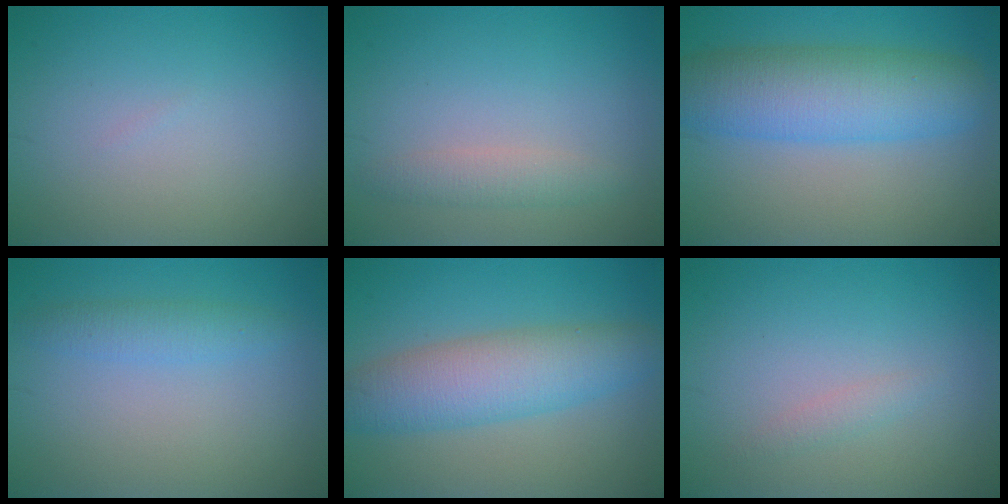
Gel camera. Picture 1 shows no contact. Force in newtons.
{"total": 1.9, "press": 1.9, "slide": 0.0}
{"total": 7.9, "press": 7.9, "slide": 0.1}
{"total": 2.0, "press": 2.0, "slide": 0.1}
{"total": 6.3, "press": 6.3, "slide": 0.1}
{"total": 0.9, "press": 0.9, "slide": 0.1}